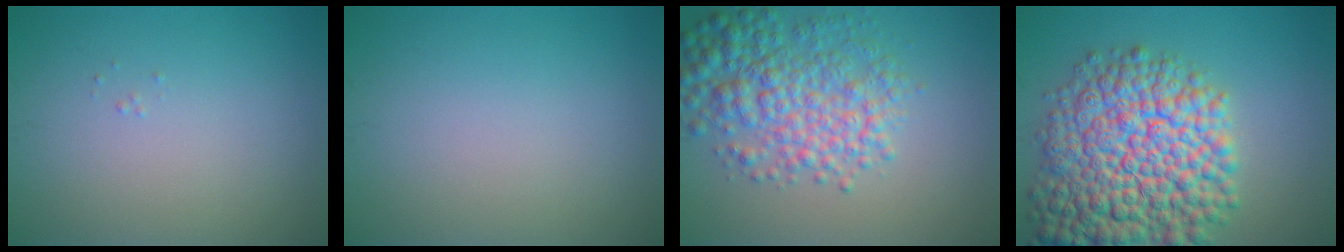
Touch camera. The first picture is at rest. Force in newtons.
{"total": 0.0}
{"total": 6.4, "press": 6.4, "slide": 0.2}
{"total": 13.7, "press": 13.7, "slide": 0.6}